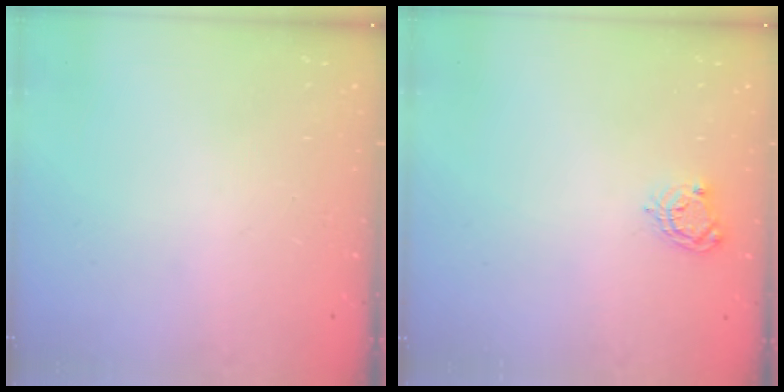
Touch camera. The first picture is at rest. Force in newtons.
{"total": 4.7, "press": 4.7, "slide": 0.4}